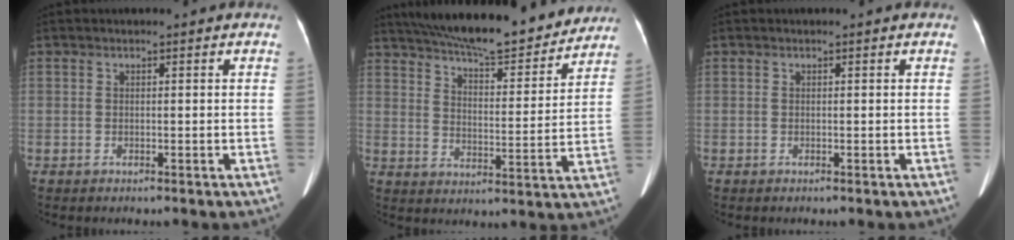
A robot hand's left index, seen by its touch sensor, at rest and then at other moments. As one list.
[{"total": 19.7, "force": [17.6, 3.2, 8.3], "torque": [-0.137, -0.001, 0.250]}, {"total": 0.0}]